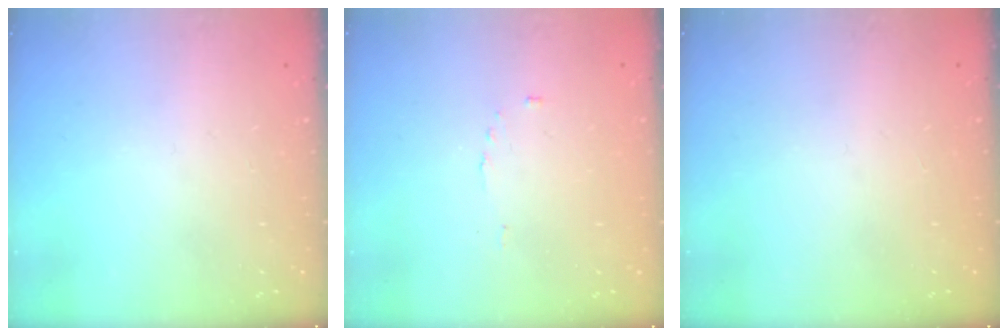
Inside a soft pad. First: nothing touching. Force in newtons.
{"total": 2.0, "press": 2.0, "slide": 0.3}
{"total": 1.6, "press": 1.6, "slide": 0.3}